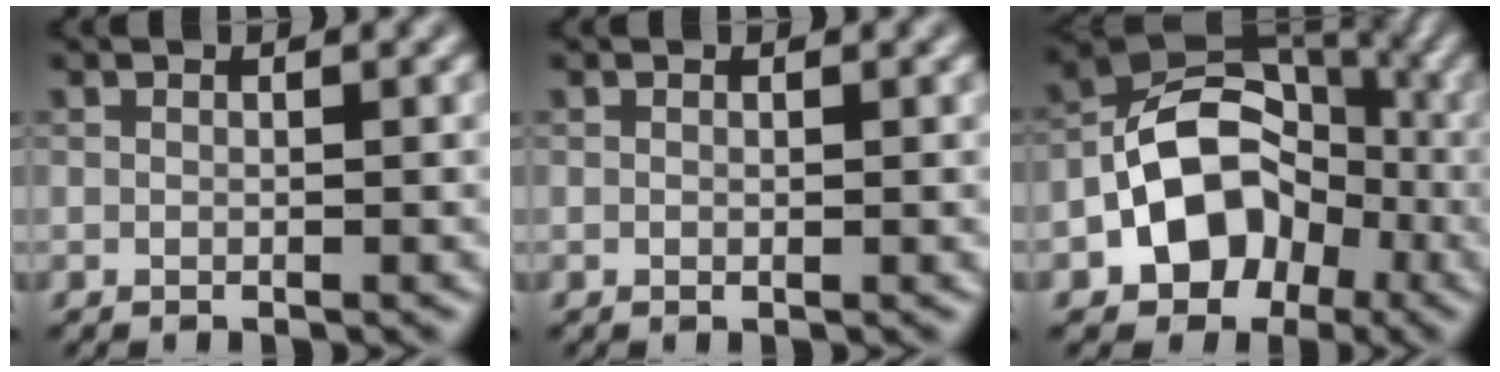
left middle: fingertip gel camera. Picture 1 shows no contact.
{"total": 0.0}
{"total": 9.2, "force": [-3.0, 6.8, 5.4], "torque": [-0.072, 0.005, -0.062]}